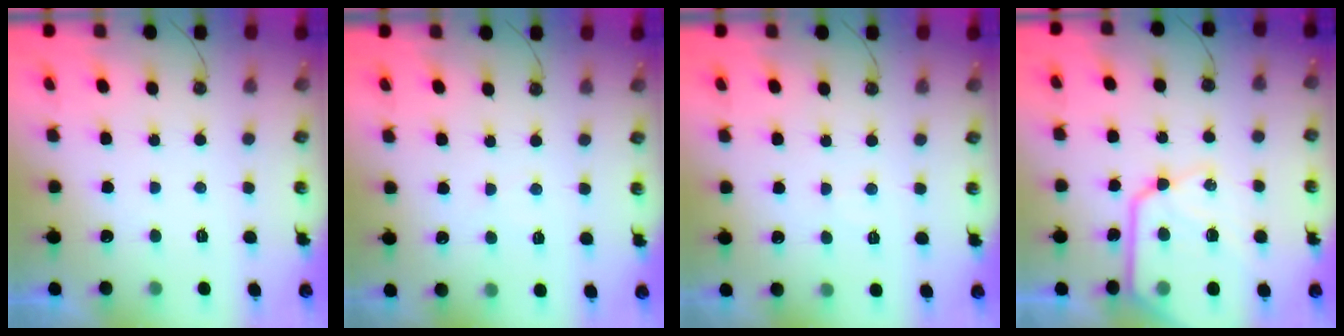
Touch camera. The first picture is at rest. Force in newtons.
{"total": 3.3, "press": 3.3, "slide": 0.5}
{"total": 3.9, "press": 3.9, "slide": 0.6}
{"total": 15.6, "press": 15.6, "slide": 0.9}